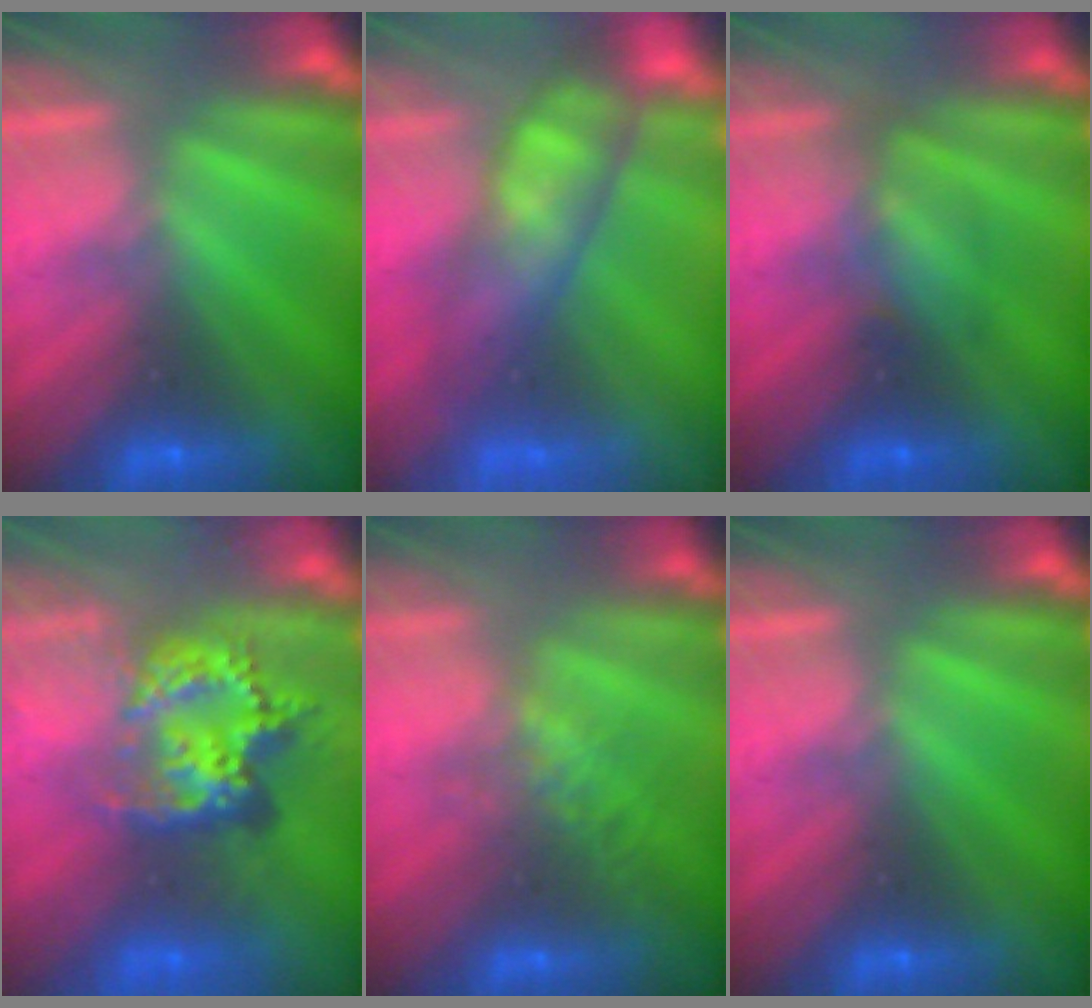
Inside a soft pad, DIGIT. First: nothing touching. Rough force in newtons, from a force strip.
{"total": 4.8}
{"total": 2.4}
{"total": 6.8}
{"total": 4.2}
{"total": 0.0}